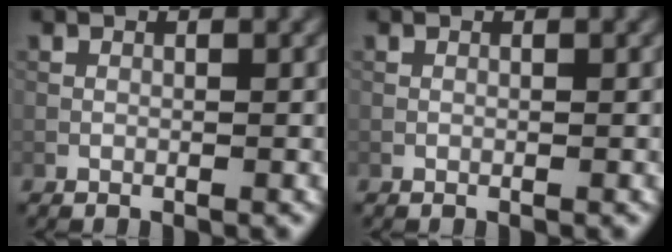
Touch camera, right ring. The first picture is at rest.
{"total": 0.0}